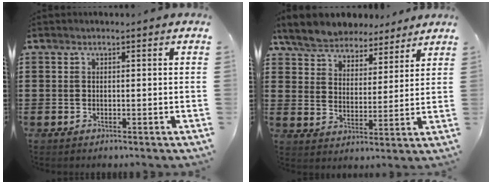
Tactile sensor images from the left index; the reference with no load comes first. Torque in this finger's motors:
{"motor_torque": [0.16, 0.20, 0.59, 0.16]}